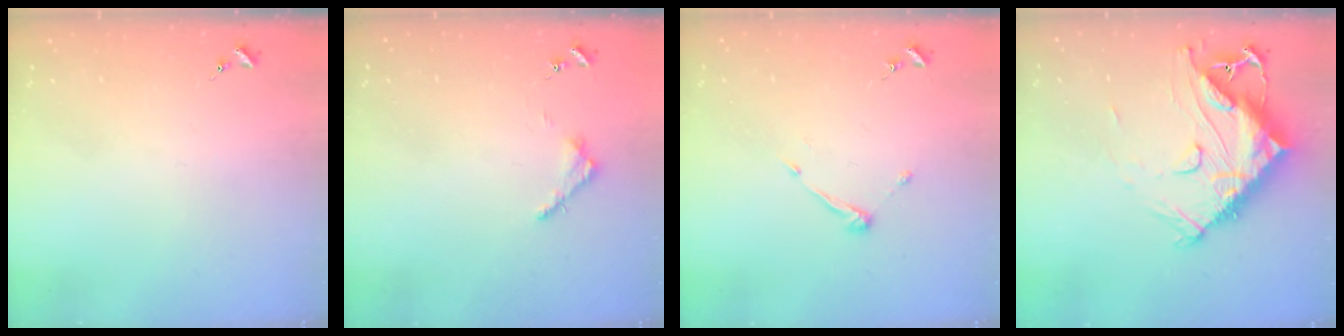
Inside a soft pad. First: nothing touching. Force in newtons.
{"total": 3.2, "press": 3.2, "slide": 0.4}
{"total": 6.6, "press": 6.6, "slide": 0.5}
{"total": 18.8, "press": 18.7, "slide": 1.7}